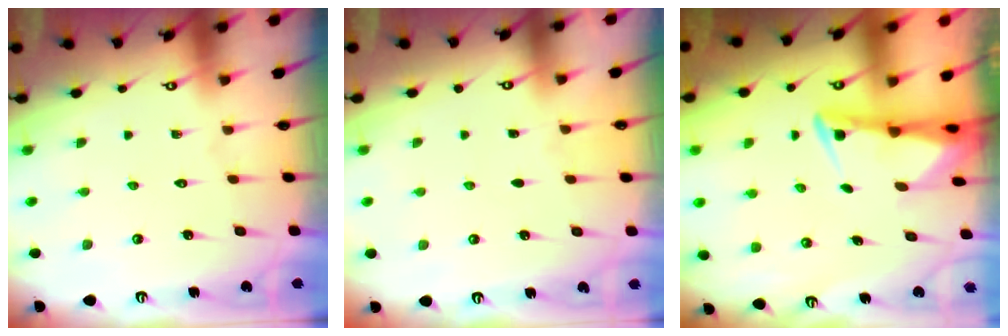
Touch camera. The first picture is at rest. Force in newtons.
{"total": 2.4, "press": 2.4, "slide": 0.4}
{"total": 2.8, "press": 2.7, "slide": 0.6}